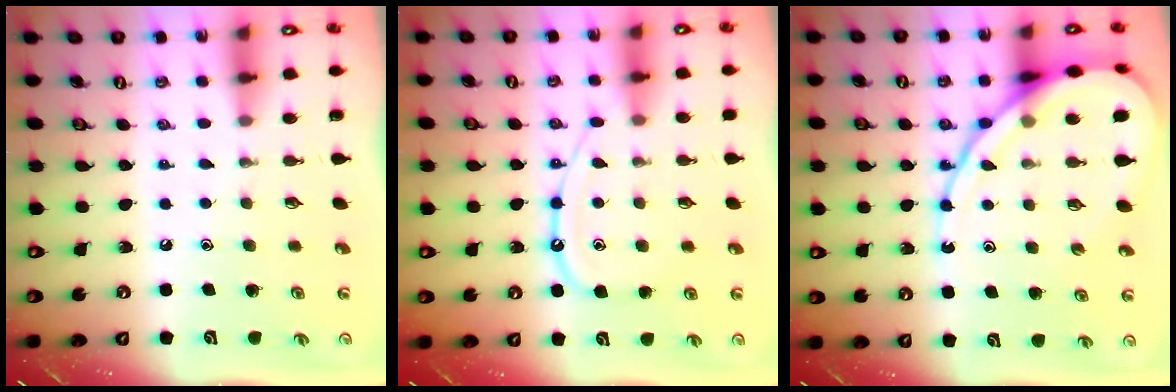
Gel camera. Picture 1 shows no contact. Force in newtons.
{"total": 11.0, "press": 11.0, "slide": 0.8}
{"total": 15.5, "press": 15.4, "slide": 1.5}